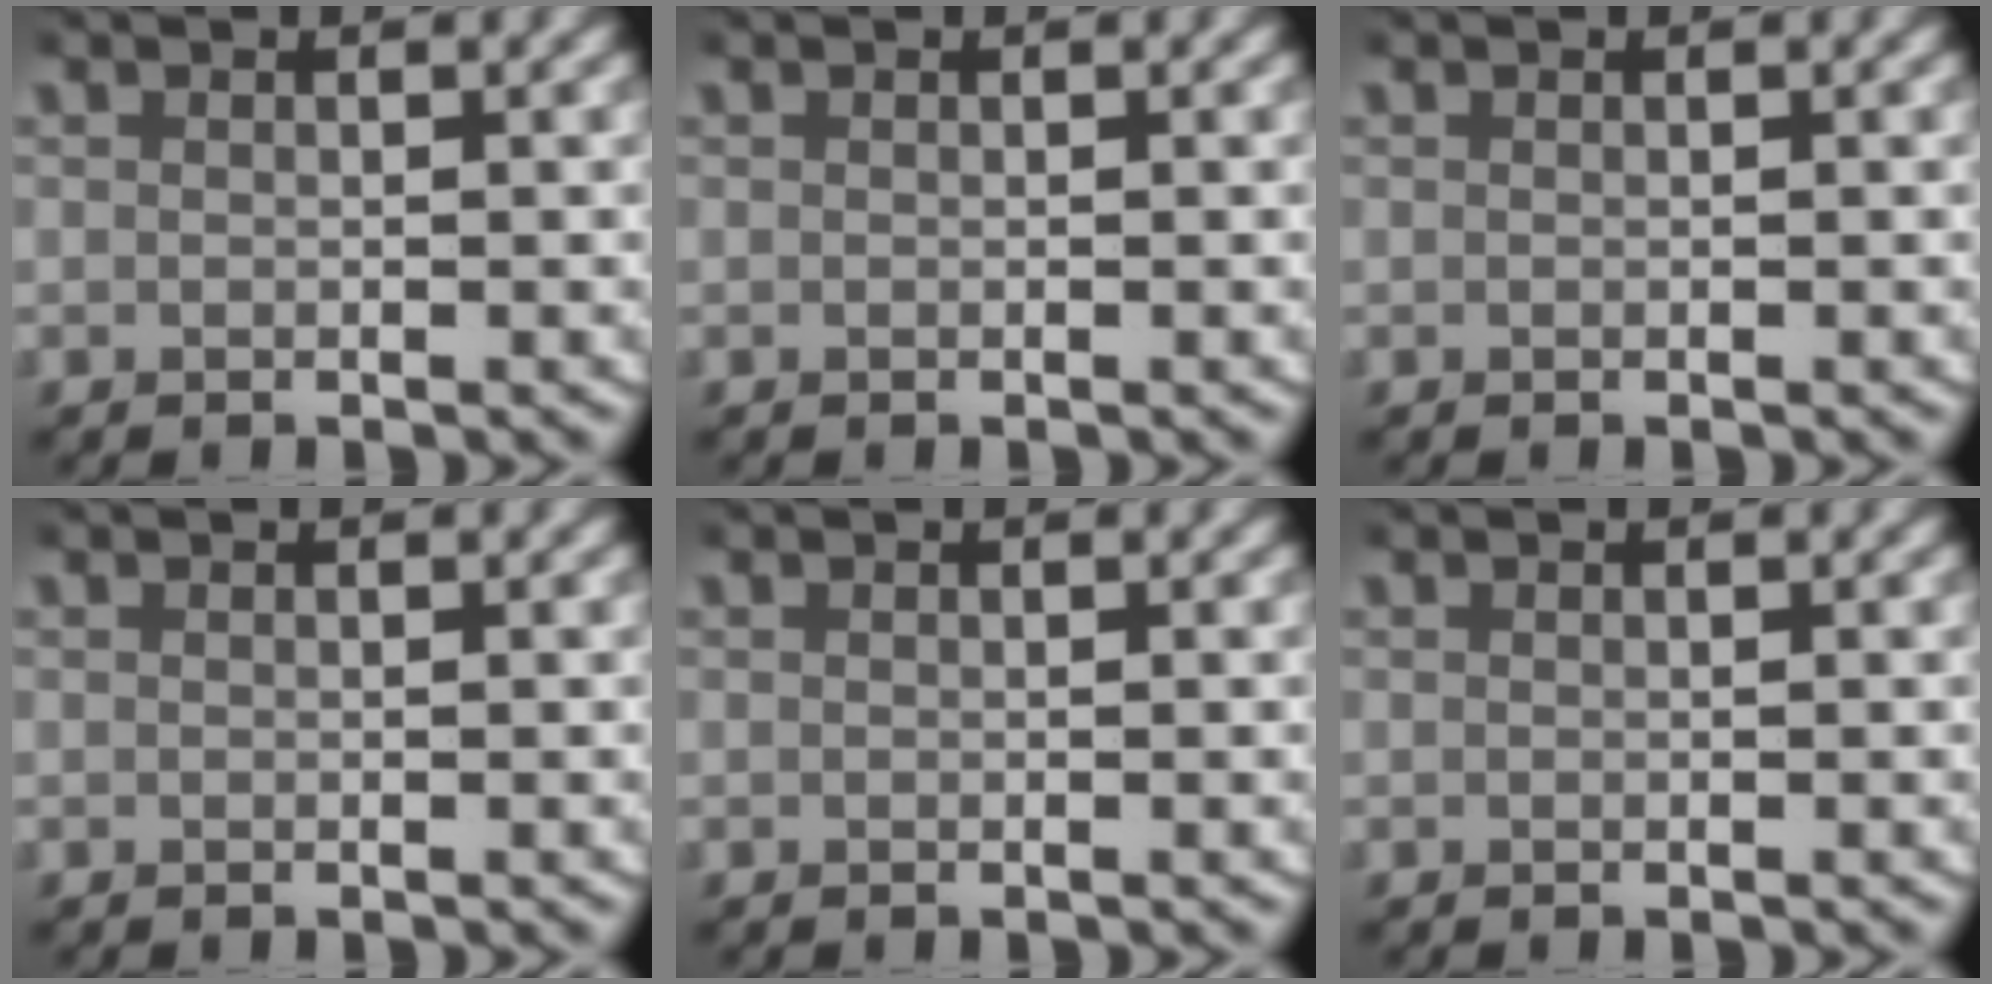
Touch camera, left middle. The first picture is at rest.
{"total": 0.0}
{"total": 0.0}
{"total": 0.0}
{"total": 0.0}
{"total": 0.0}